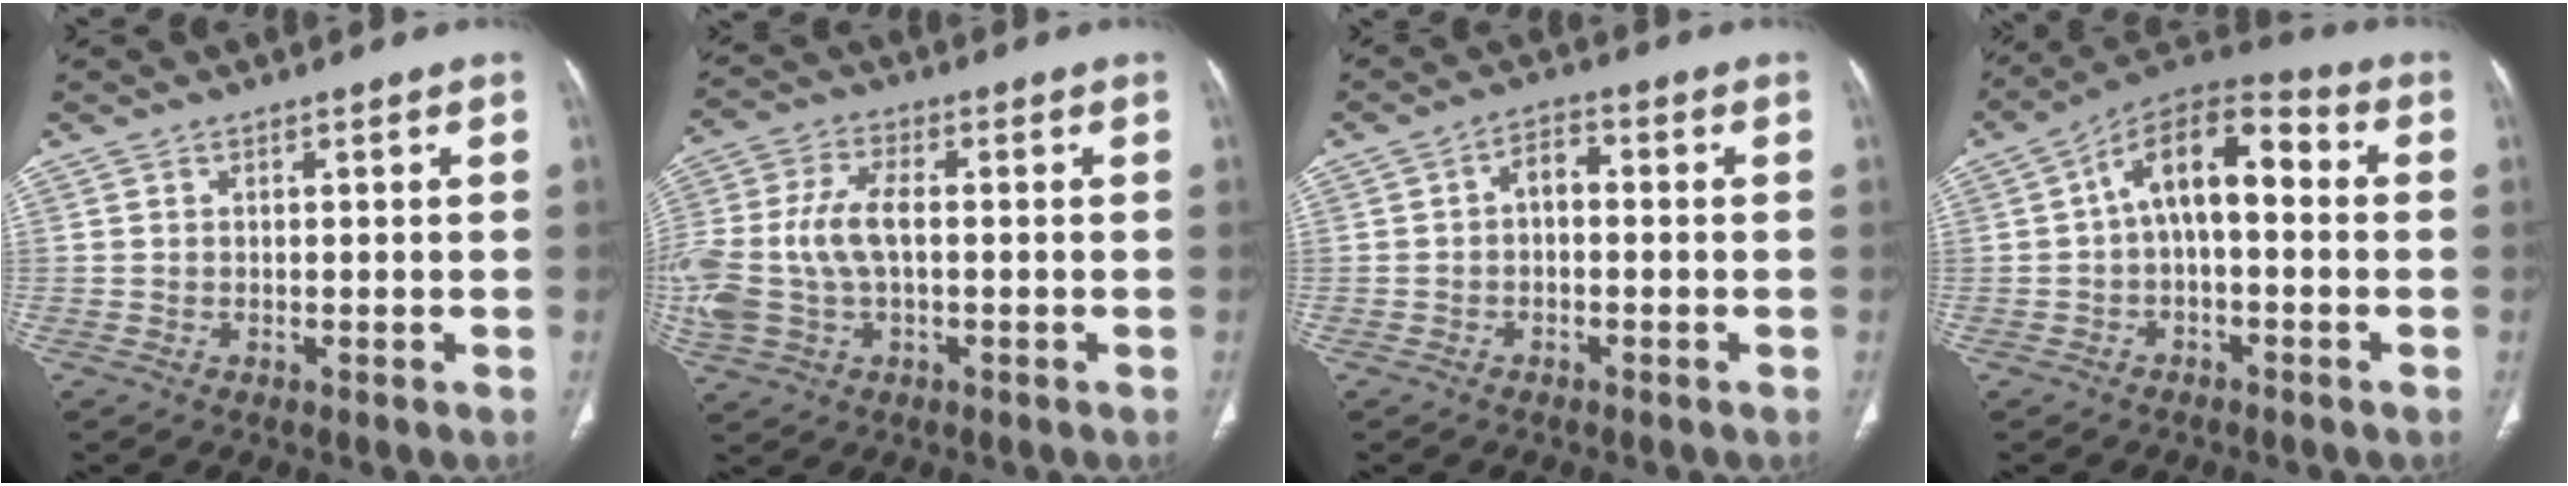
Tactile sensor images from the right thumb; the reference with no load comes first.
{"total": 15.1, "force": [-0.8, 9.0, 12.0], "torque": [-0.291, 0.016, -0.012]}
{"total": 3.8, "force": [-0.4, 2.3, 2.9], "torque": [-0.040, 0.017, -0.016]}
{"total": 12.7, "force": [0.7, 6.5, 10.9], "torque": [-0.157, 0.048, -0.003]}